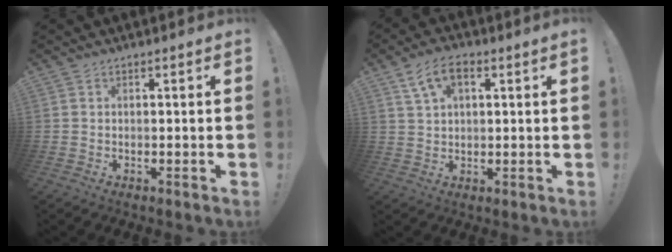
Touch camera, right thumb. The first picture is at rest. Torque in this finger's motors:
{"motor_torque": [0.09, 0.11, 0.20, 0.16, 0.00]}